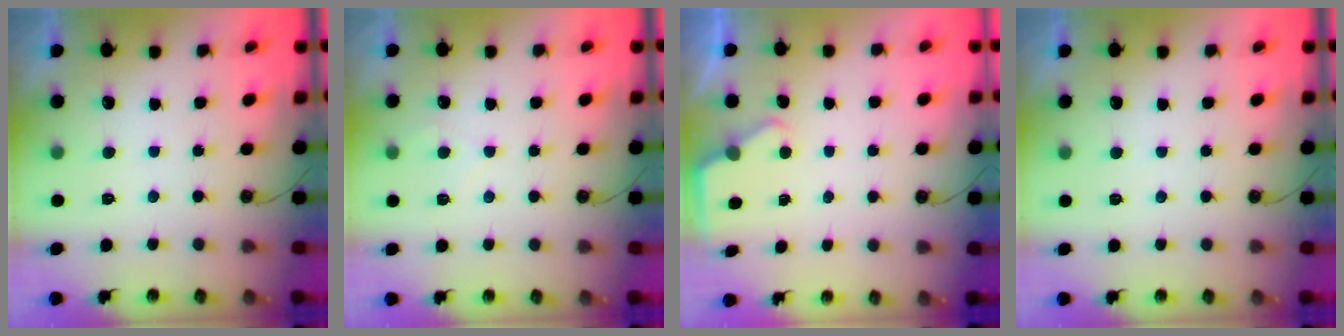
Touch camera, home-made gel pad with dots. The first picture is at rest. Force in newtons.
{"total": 3.8, "press": 3.8, "slide": 0.5}
{"total": 2.8, "press": 2.8, "slide": 0.5}
{"total": 3.0, "press": 3.0, "slide": 0.3}